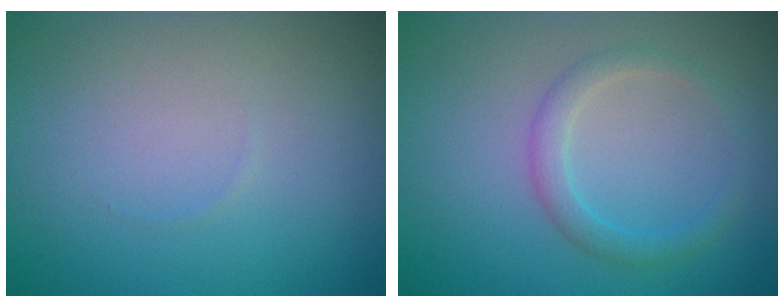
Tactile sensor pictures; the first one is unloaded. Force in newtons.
{"total": 2.0, "press": 2.0, "slide": 0.1}